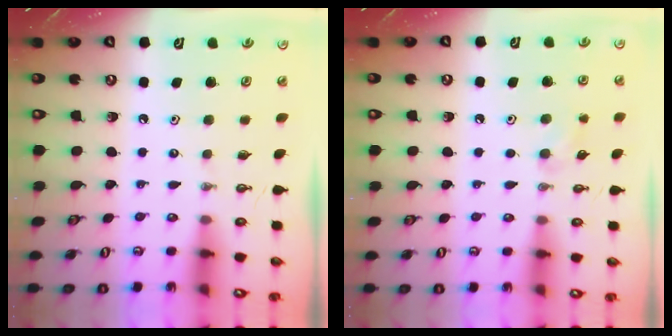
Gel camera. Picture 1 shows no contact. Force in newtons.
{"total": 7.2, "press": 6.3, "slide": 3.6}